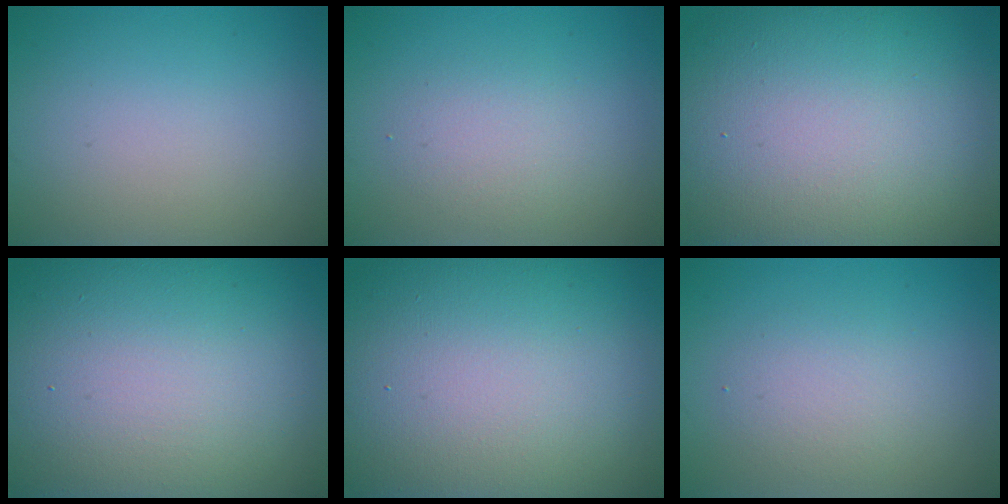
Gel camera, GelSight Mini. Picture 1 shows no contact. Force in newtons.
{"total": 2.2, "press": 2.2, "slide": 0.0}
{"total": 18.3, "press": 18.2, "slide": 1.6}
{"total": 22.9, "press": 22.8, "slide": 0.9}
{"total": 22.5, "press": 22.5, "slide": 1.0}
{"total": 2.4, "press": 2.4, "slide": 0.2}